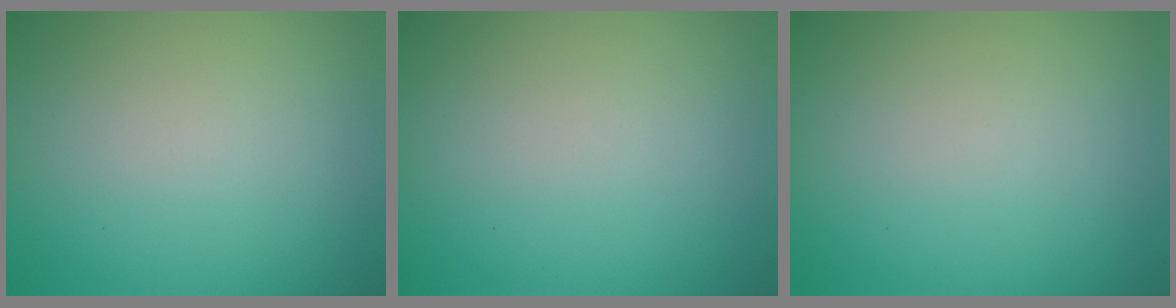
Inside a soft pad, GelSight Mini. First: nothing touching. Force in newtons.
{"total": 0.0}
{"total": 0.0}